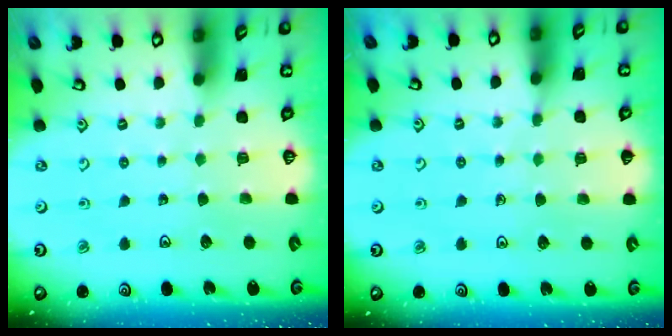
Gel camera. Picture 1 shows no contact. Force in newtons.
{"total": 5.0, "press": 4.9, "slide": 0.8}